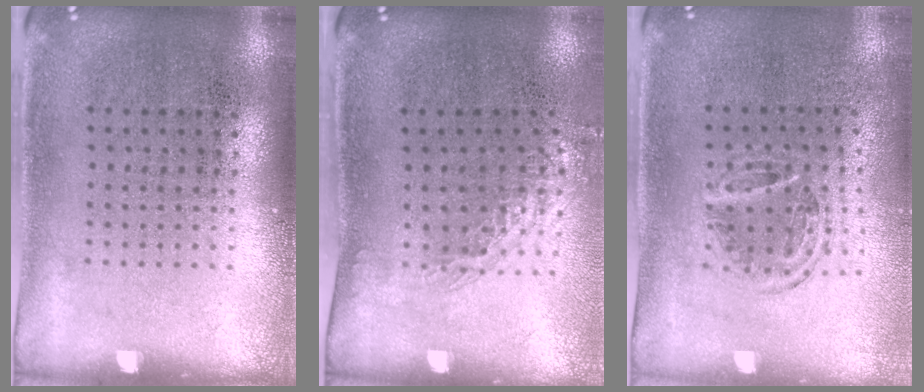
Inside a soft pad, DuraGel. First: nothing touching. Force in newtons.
{"total": 1.2, "press": 0.9, "slide": 0.7}
{"total": 1.0, "press": 1.0, "slide": 0.2}